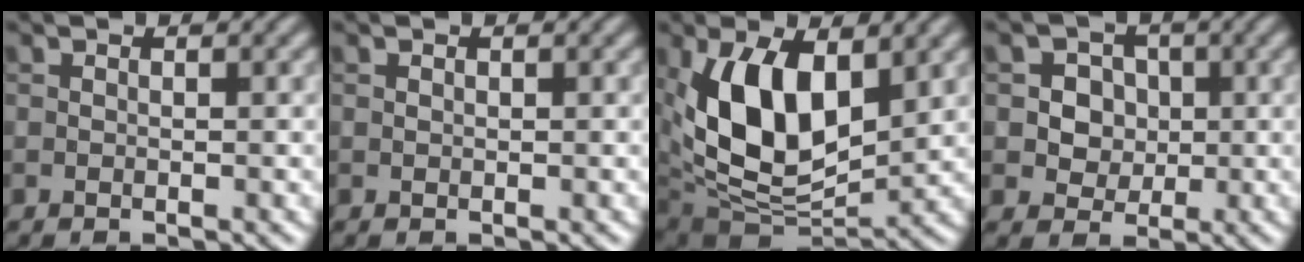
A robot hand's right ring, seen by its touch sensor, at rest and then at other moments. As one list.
[{"total": 0.0}, {"total": 10.2, "force": [2.4, 5.8, 8.0], "torque": [-0.152, -0.014, 0.042]}, {"total": 4.1, "force": [0.8, 3.7, 1.7], "torque": [-0.015, 0.007, 0.010]}]